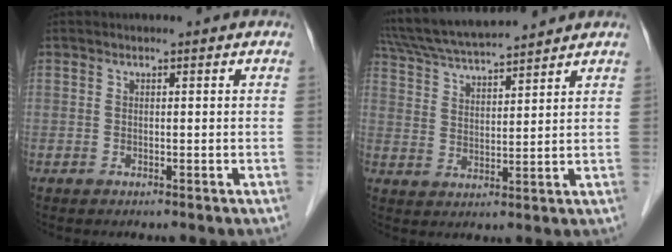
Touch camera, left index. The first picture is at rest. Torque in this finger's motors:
{"motor_torque": [-0.03, -1.01, 0.64, 0.21]}